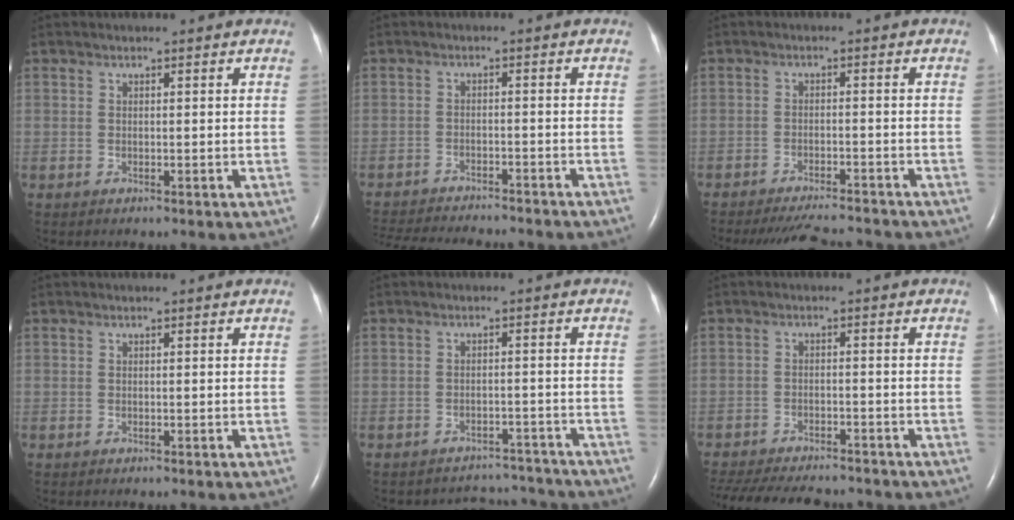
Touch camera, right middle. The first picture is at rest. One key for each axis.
{"total": 18.5, "fx": -16.6, "fy": 3.0, "fz": 7.6, "tx": -0.170, "ty": -0.034, "tz": -0.225}
{"total": 9.8, "fx": -9.3, "fy": 0.9, "fz": 2.8, "tx": -0.045, "ty": -0.011, "tz": -0.131}
{"total": 0.0}
{"total": 7.0, "fx": -6.7, "fy": 1.5, "fz": -1.2, "tx": 0.015, "ty": 0.023, "tz": -0.082}
{"total": 17.0, "fx": -14.9, "fy": 4.4, "fz": 7.0, "tx": -0.176, "ty": -0.025, "tz": -0.210}